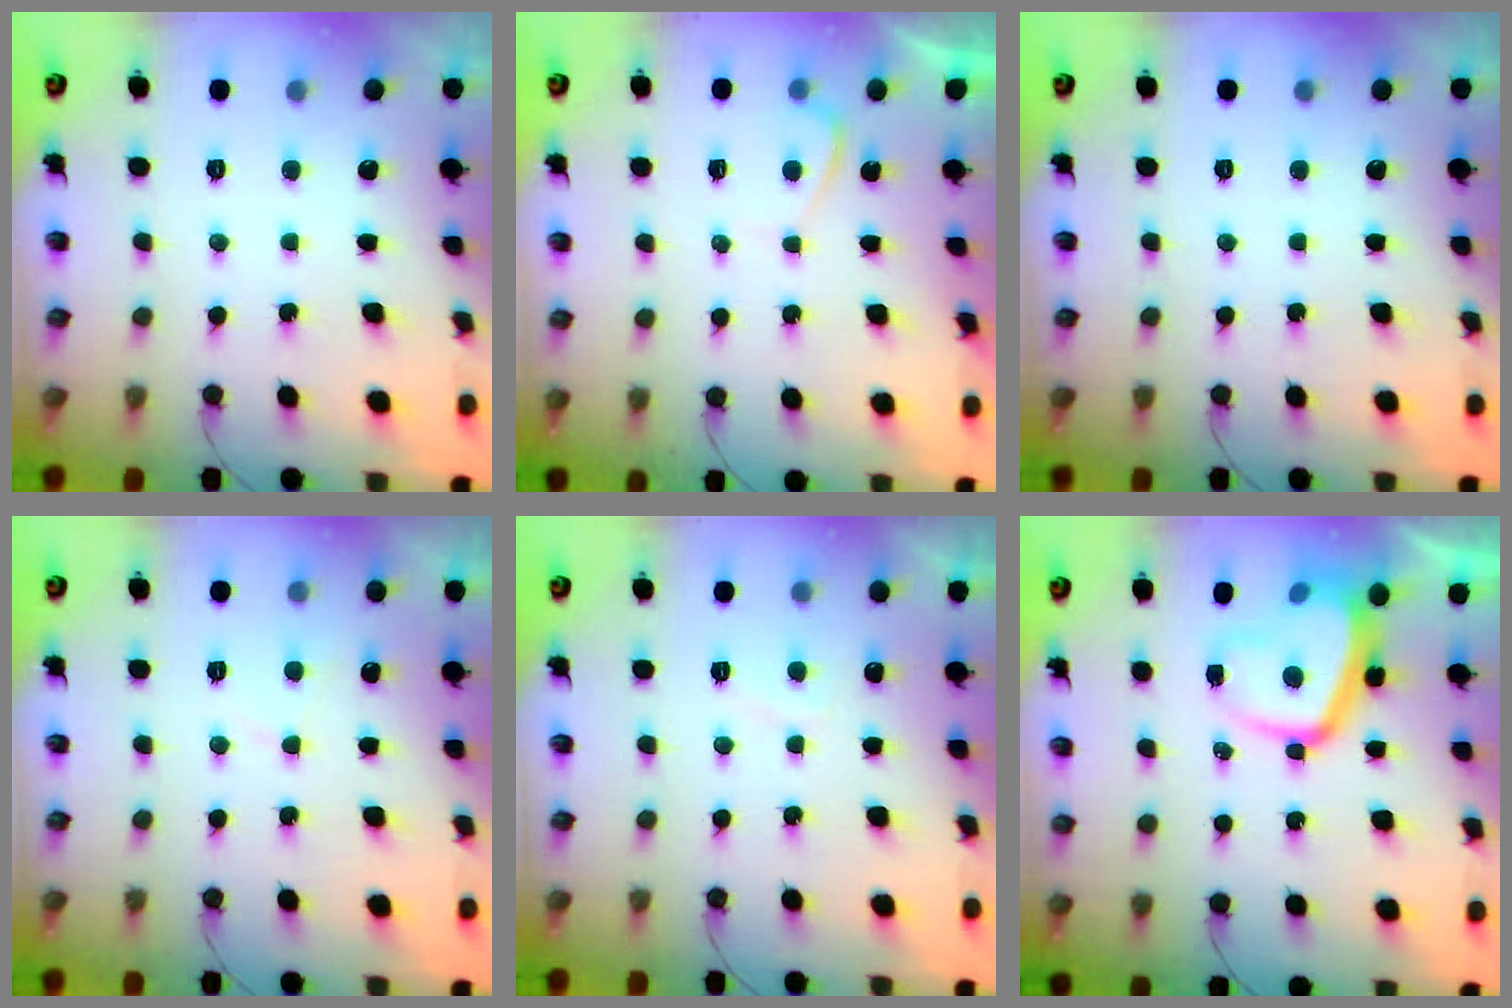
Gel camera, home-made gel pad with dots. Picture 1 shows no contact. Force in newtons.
{"total": 0.7, "press": 0.6, "slide": 0.4}
{"total": 0.0}
{"total": 2.3, "press": 2.3, "slide": 0.4}
{"total": 1.6, "press": 1.4, "slide": 0.7}
{"total": 12.0, "press": 11.9, "slide": 1.1}